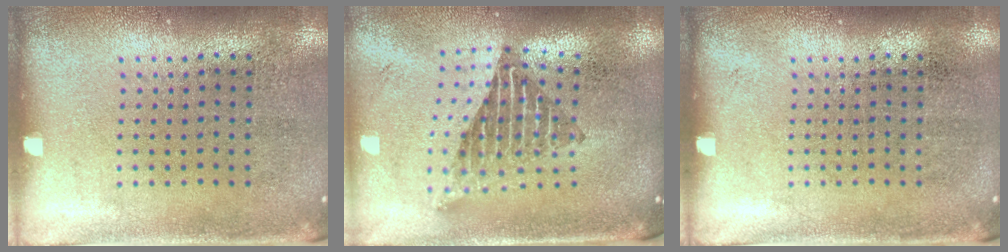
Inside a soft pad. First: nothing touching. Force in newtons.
{"total": 2.2, "press": 1.6, "slide": 1.6}
{"total": 0.0}